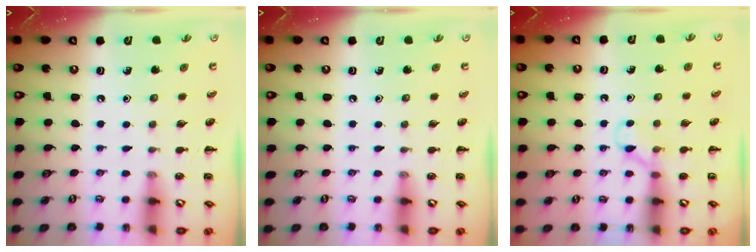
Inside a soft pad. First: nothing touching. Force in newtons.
{"total": 0.0}
{"total": 4.2, "press": 3.9, "slide": 1.5}